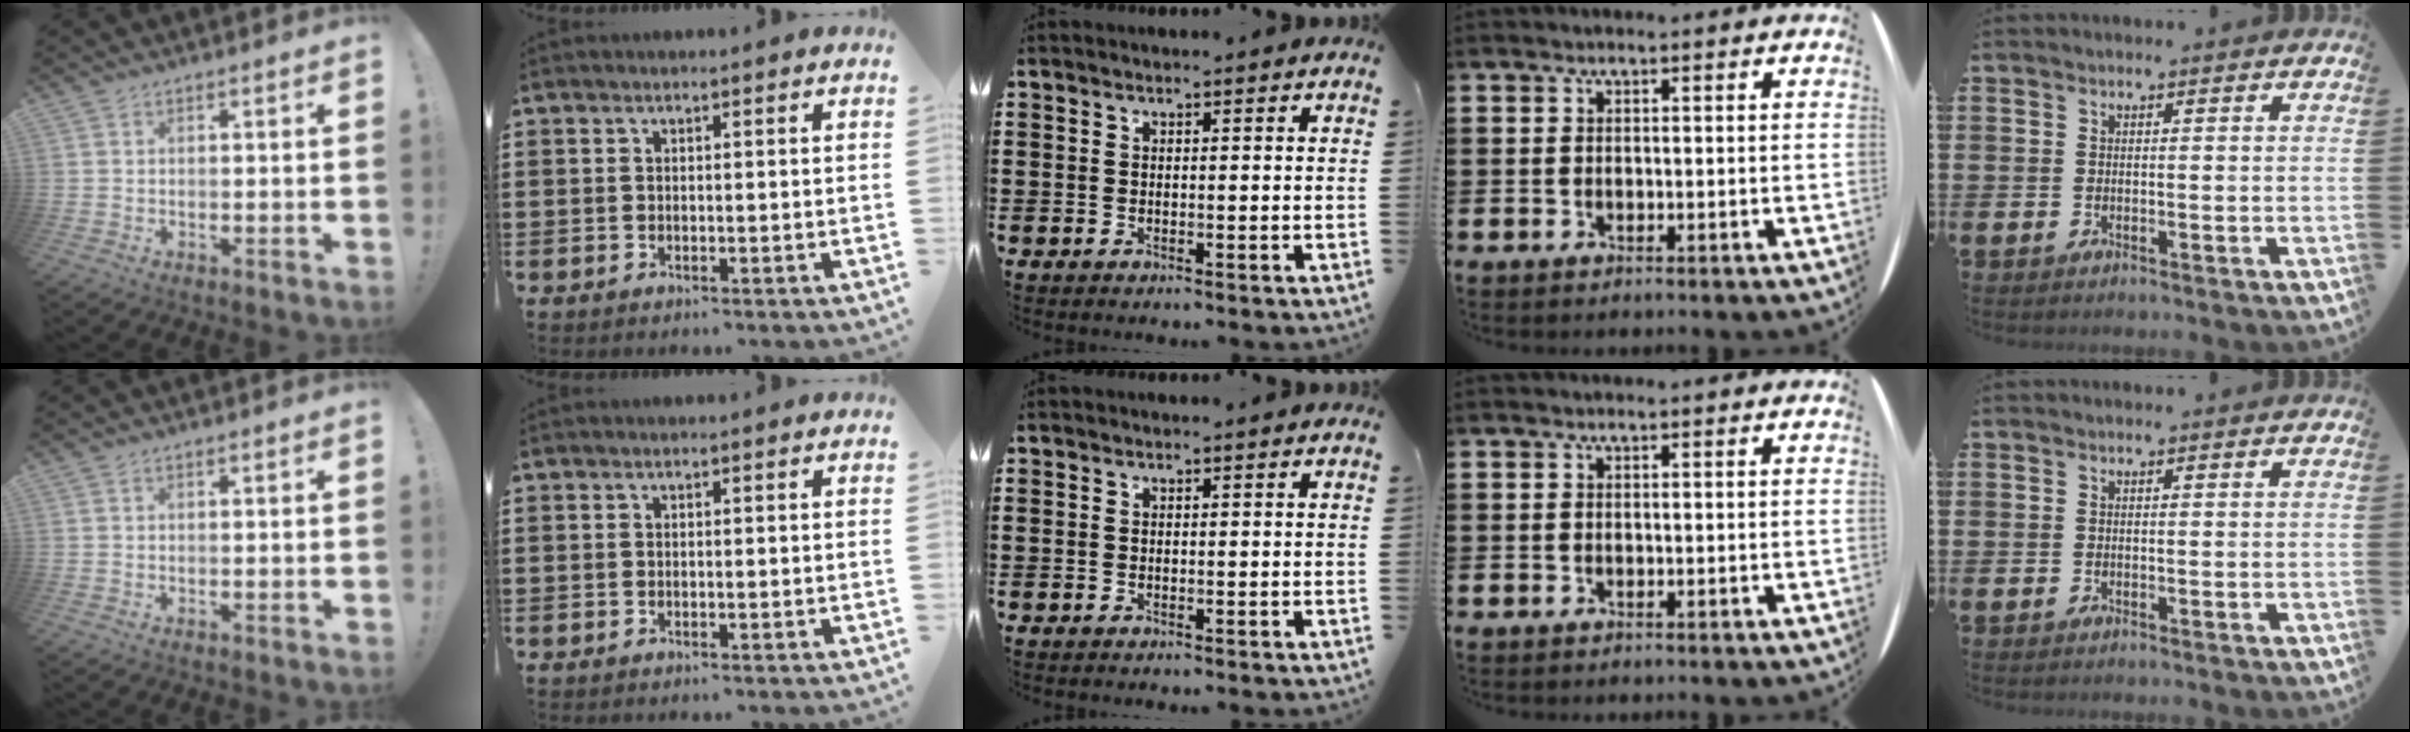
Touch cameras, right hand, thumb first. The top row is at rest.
{}